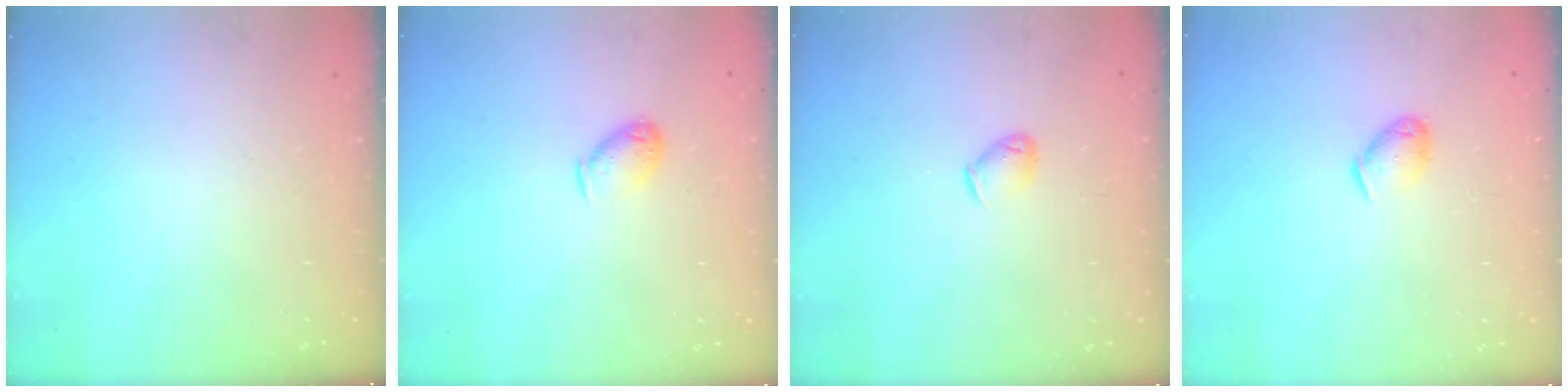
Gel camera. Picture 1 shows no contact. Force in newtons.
{"total": 5.9, "press": 5.8, "slide": 0.4}
{"total": 4.0, "press": 3.9, "slide": 0.9}
{"total": 6.4, "press": 6.4, "slide": 0.5}